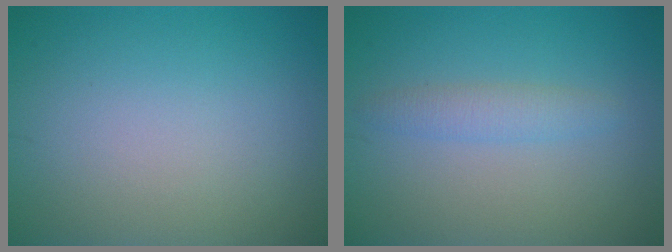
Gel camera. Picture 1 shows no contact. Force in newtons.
{"total": 1.8, "press": 1.8, "slide": 0.2}